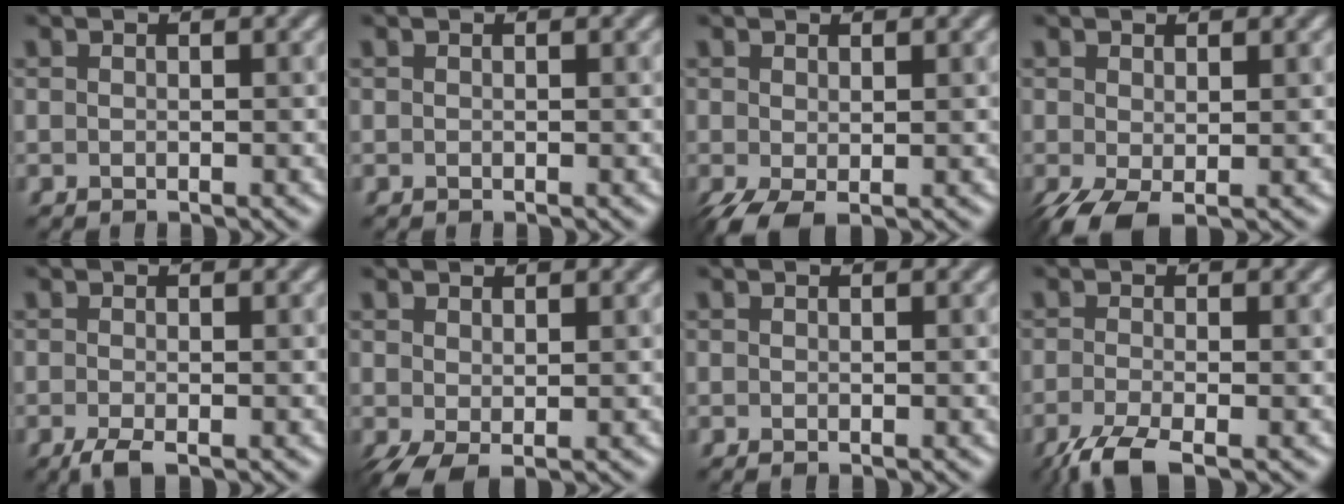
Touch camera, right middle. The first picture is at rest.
{"total": 0.0}
{"total": 2.2, "force": [-0.7, 0.9, 1.9], "torque": [-0.049, -0.007, -0.014]}
{"total": 2.9, "force": [-0.9, 1.3, 2.5], "torque": [-0.062, -0.010, -0.017]}
{"total": 1.7, "force": [-1.0, 0.4, 1.3], "torque": [-0.030, -0.005, -0.022]}
{"total": 2.0, "force": [-0.1, 0.9, 1.8], "torque": [-0.047, -0.003, -0.001]}
{"total": 0.0}
{"total": 3.5, "force": [-2.3, 0.8, 2.6], "torque": [-0.051, -0.010, -0.056]}